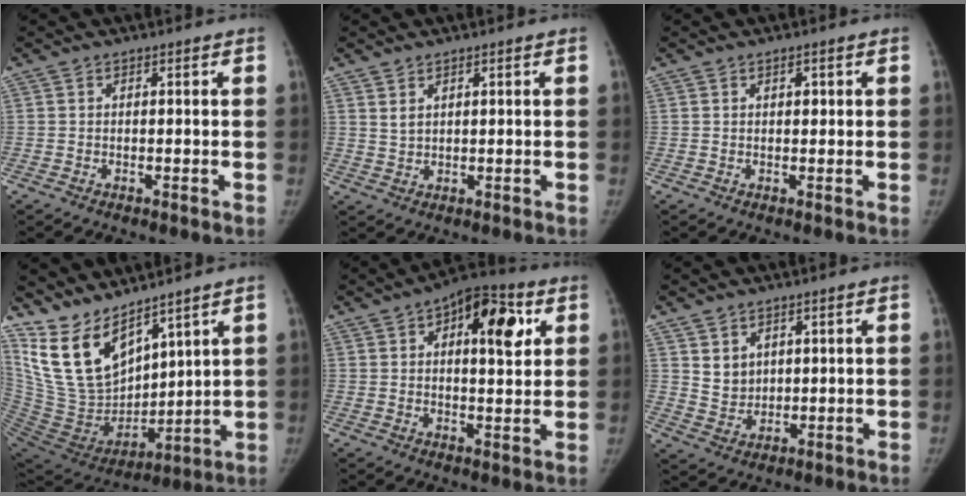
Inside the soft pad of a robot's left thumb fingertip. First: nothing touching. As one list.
[{"total": 1.9, "force": [1.3, 0.9, 1.1], "torque": [-0.015, -0.010, 0.032]}, {"total": 1.3, "force": [0.6, 0.7, 0.9], "torque": [-0.009, -0.001, 0.009]}, {"total": 15.4, "force": [11.6, 6.4, 7.9], "torque": [-0.116, -0.075, 0.249]}, {"total": 13.9, "force": [4.9, 6.4, 11.3], "torque": [-0.121, 0.003, 0.064]}, {"total": 4.5, "force": [2.2, 3.5, 1.7], "torque": [-0.014, -0.022, 0.052]}]